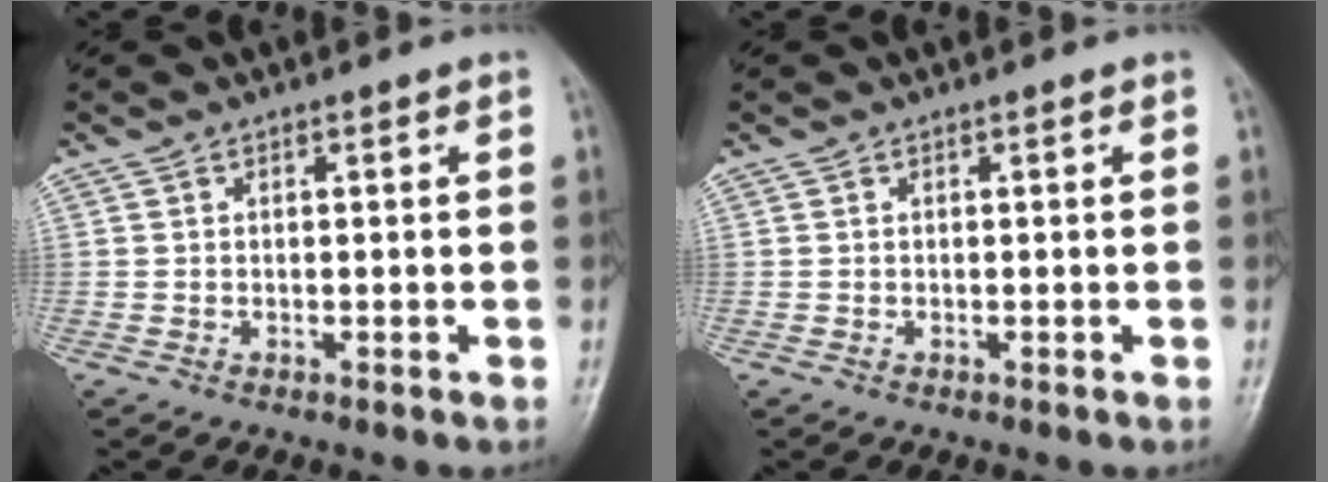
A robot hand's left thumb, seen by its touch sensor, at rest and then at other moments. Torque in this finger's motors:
{"motor_torque": [-0.02, 0.03, -0.01, -0.03, 0.00]}